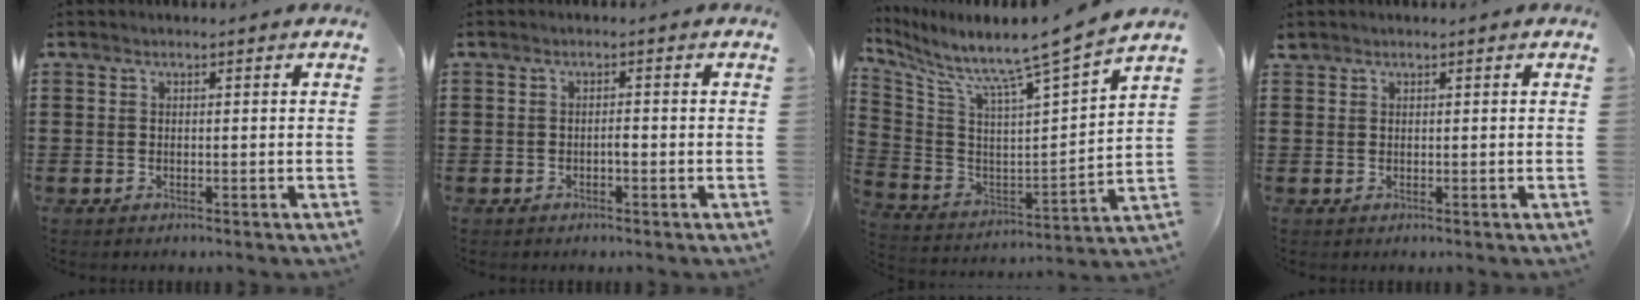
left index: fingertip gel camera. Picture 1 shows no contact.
{"total": 1.1, "force": [-0.4, 0.1, 1.0], "torque": [-0.019, -0.002, -0.007]}
{"total": 8.5, "force": [7.6, -0.8, 3.7], "torque": [-0.098, -0.081, 0.113]}
{"total": 0.7, "force": [0.6, 0.4, 0.1], "torque": [-0.005, 0.002, 0.013]}